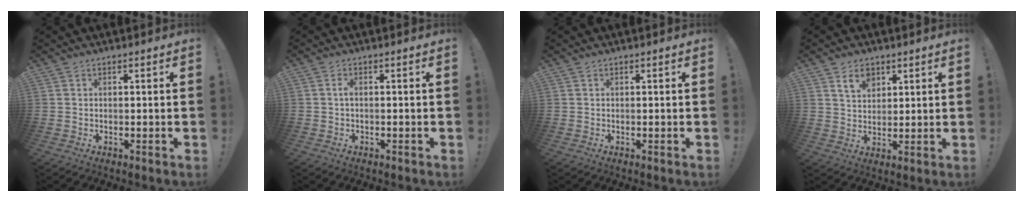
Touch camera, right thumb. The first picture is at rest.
{"total": 1.2, "force": [-0.4, 0.9, 0.6], "torque": [-0.021, 0.008, -0.006]}
{"total": 0.0}
{"total": 6.9, "force": [4.1, 4.8, 3.0], "torque": [-0.042, -0.014, 0.073]}